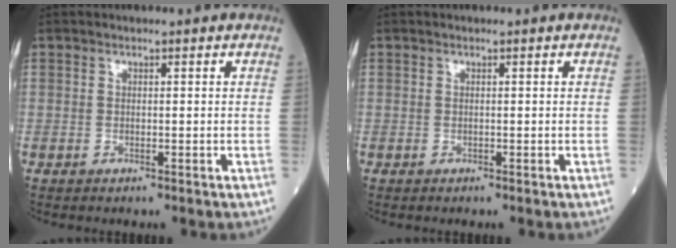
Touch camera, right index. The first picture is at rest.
{"total": 0.0}